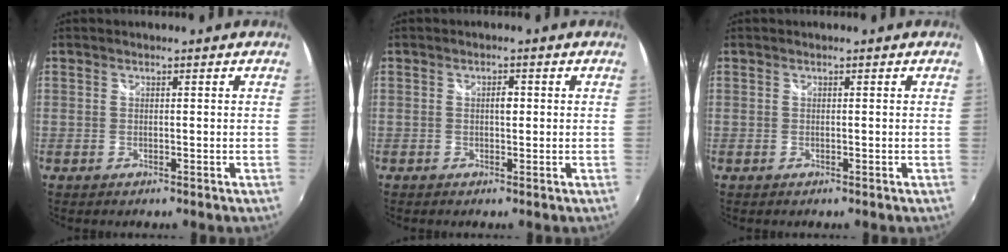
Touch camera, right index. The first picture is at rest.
{"total": 1.7, "force": [0.1, 0.9, 1.4], "torque": [-0.022, 0.004, 0.001]}
{"total": 0.0}